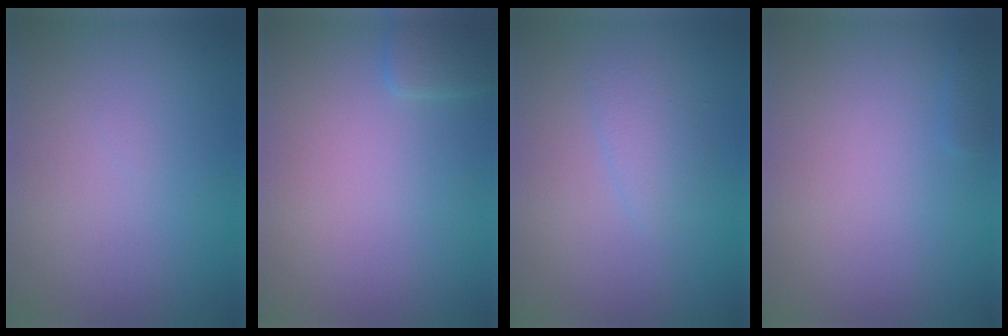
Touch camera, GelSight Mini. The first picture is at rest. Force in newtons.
{"total": 1.5, "press": 1.5, "slide": 0.1}
{"total": 1.6, "press": 1.6, "slide": 0.0}
{"total": 0.5, "press": 0.5, "slide": 0.1}